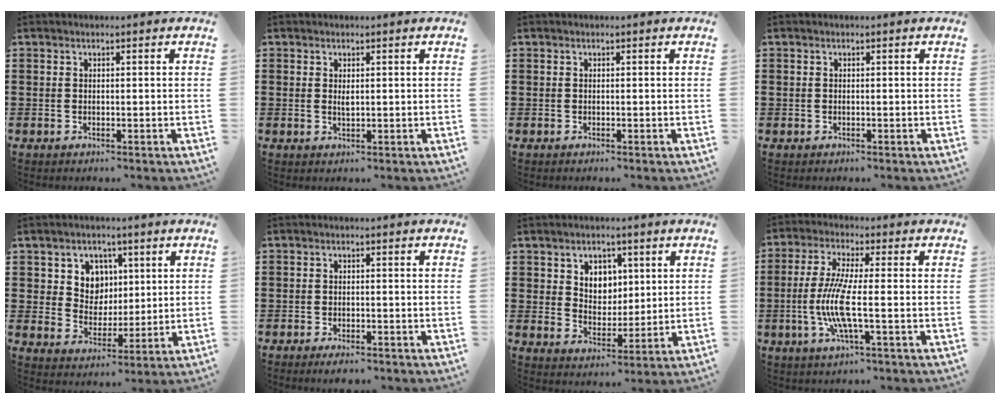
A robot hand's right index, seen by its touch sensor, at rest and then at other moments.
{"total": 1.2, "force": [0.4, 0.4, 1.1], "torque": [-0.023, 0.000, 0.008]}
{"total": 0.0}
{"total": 0.0}
{"total": 6.3, "force": [2.4, 5.5, 1.9], "torque": [-0.058, 0.013, 0.040]}
{"total": 1.6, "force": [-1.5, 0.1, 0.5], "torque": [-0.012, -0.003, -0.028]}
{"total": 4.7, "force": [2.1, 4.0, 1.2], "torque": [-0.036, 0.008, 0.035]}
{"total": 8.3, "force": [-1.7, 1.0, 8.1], "torque": [-0.181, -0.022, -0.042]}